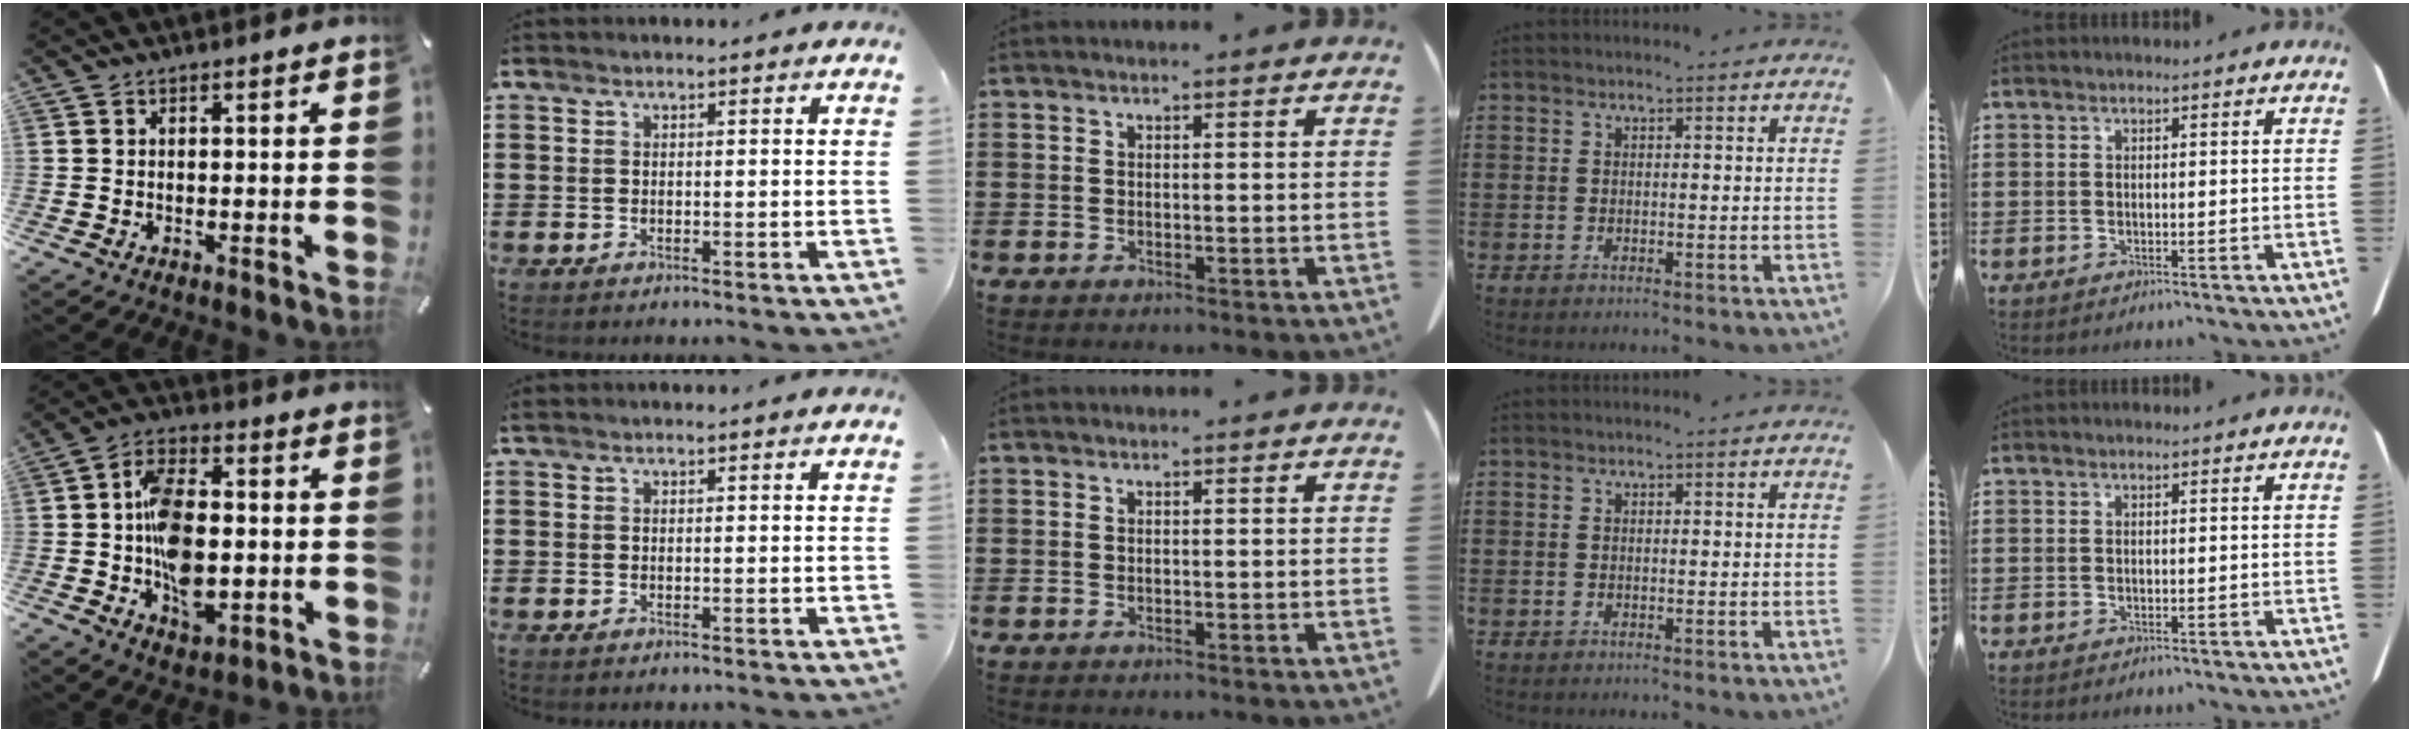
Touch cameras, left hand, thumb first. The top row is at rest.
{"thumb": {"total": 14.1, "force": [-1.3, 9.2, 10.6], "torque": [-0.186, 0.010, -0.017]}}